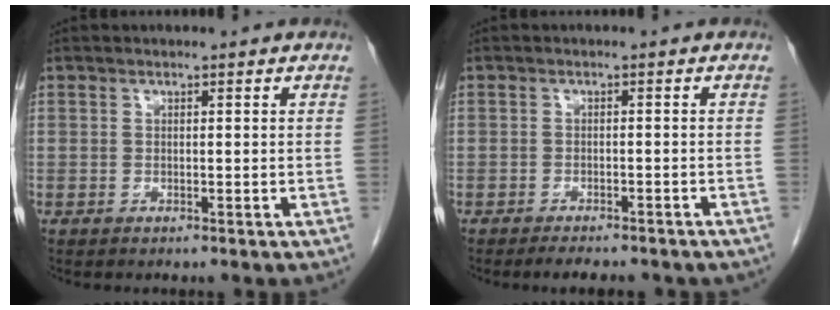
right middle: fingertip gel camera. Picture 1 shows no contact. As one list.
[{"total": 7.1, "force": [-6.1, 1.9, 3.2], "torque": [-0.037, -0.001, -0.073]}]